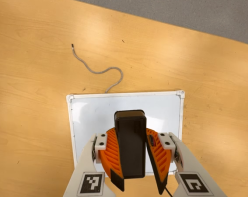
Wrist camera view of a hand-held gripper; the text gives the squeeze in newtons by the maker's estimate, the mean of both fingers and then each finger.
{"total": 9.8, "left": 9.6, "right": 10.0}